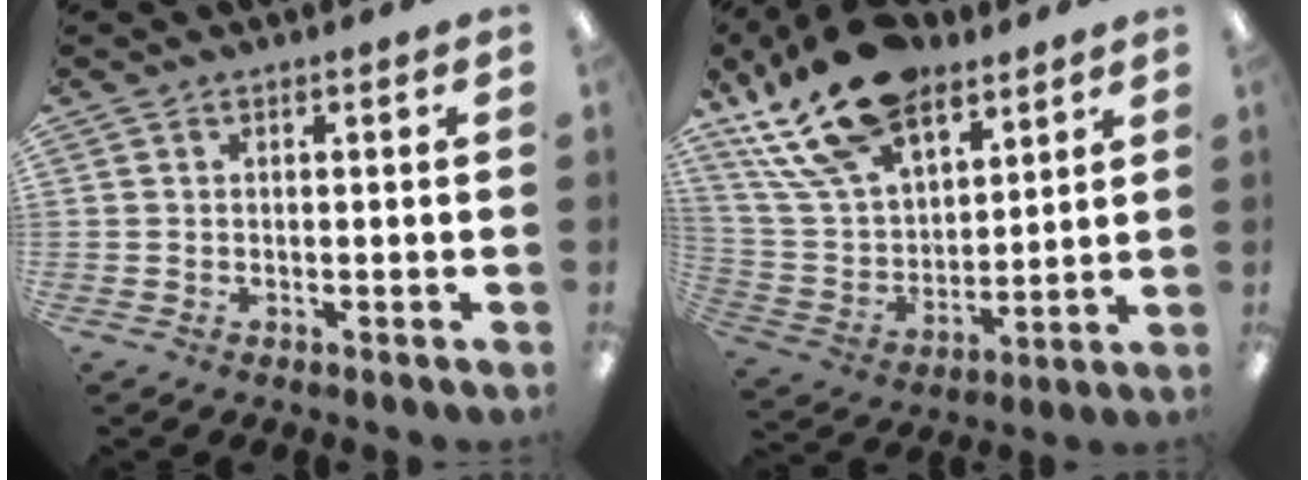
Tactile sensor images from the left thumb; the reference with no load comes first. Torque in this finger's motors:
{"motor_torque": [0.21, 0.73, 1.57, -1.21, 0.23]}